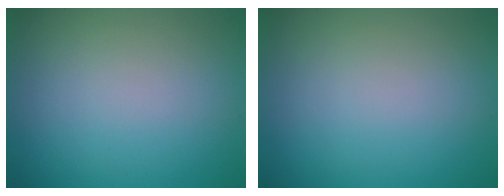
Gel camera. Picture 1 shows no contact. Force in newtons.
{"total": 0.0}